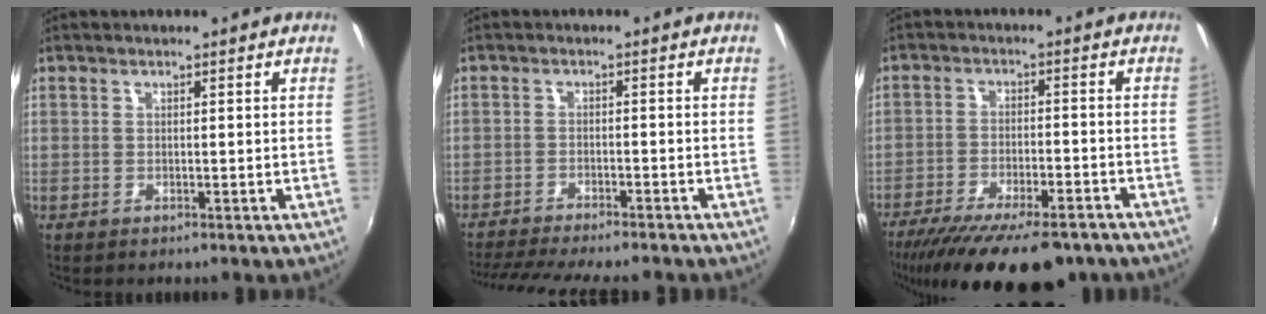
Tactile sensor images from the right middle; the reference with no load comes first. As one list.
[{"total": 12.5, "force": [-11.1, 1.1, 5.7], "torque": [-0.123, -0.025, -0.171]}, {"total": 19.6, "force": [-15.1, 5.7, 11.1], "torque": [-0.211, -0.047, -0.223]}]